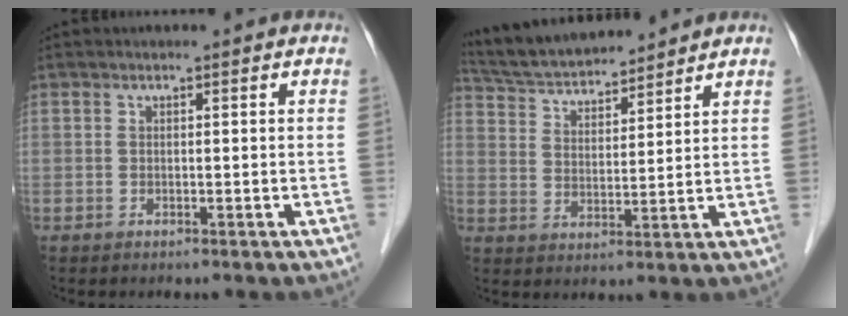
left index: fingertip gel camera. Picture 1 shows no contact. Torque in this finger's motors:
{"motor_torque": [-0.22, -0.62, 0.16, 0.05]}